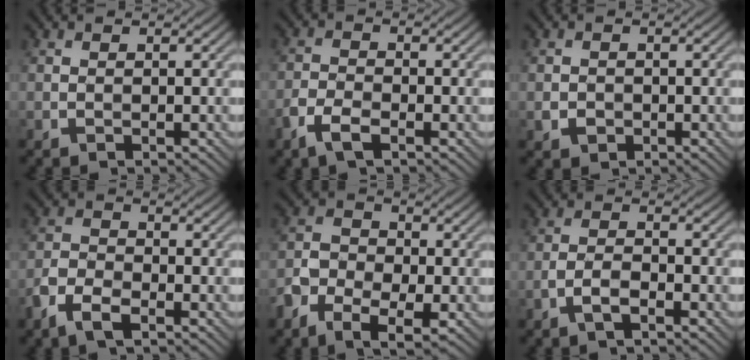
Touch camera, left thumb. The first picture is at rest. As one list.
[{"total": 3.8, "force": [-2.4, 1.4, 2.6], "torque": [-0.063, -0.004, -0.054]}, {"total": 1.7, "force": [-0.6, 1.4, 0.6], "torque": [-0.010, -0.007, -0.013]}, {"total": 5.2, "force": [-3.3, 2.4, 3.2], "torque": [-0.072, -0.006, -0.074]}, {"total": 7.7, "force": [-4.1, 4.7, 4.6], "torque": [-0.096, -0.011, -0.083]}, {"total": 3.0, "force": [-1.8, 0.9, 2.2], "torque": [-0.048, 0.003, -0.041]}]